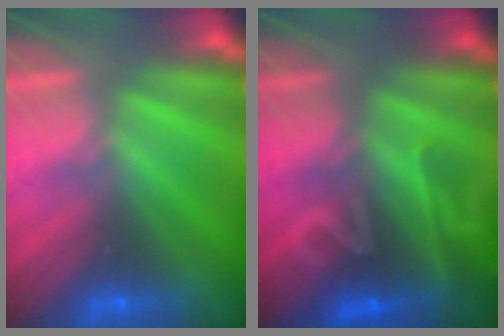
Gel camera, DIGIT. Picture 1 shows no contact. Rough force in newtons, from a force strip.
{"total": 2.2}